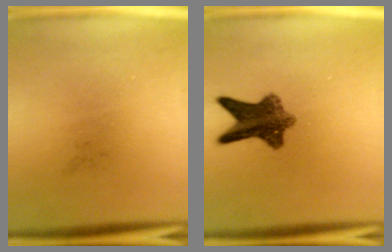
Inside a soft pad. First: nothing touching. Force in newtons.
{"total": 8.2}